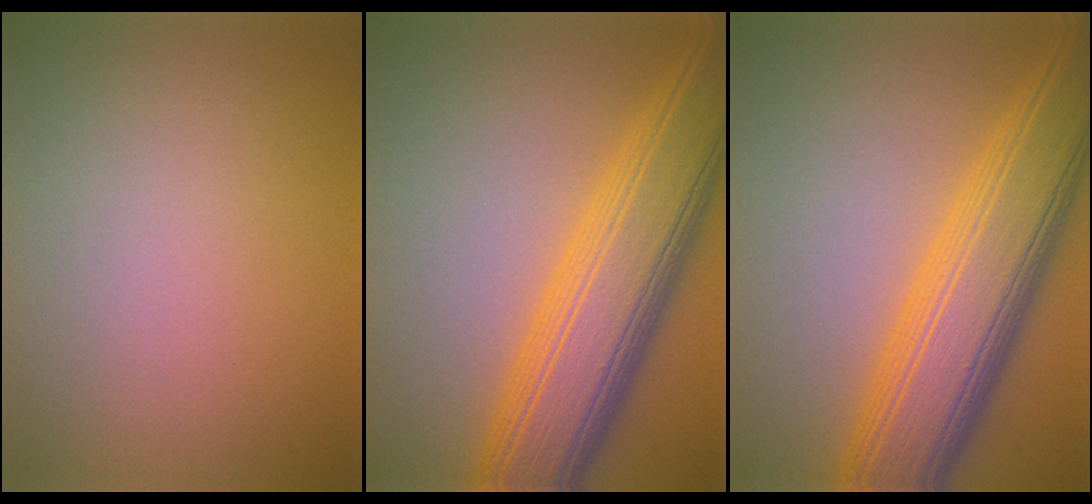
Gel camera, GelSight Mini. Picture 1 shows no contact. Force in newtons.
{"total": 10.2, "press": 10.2, "slide": 0.2}
{"total": 10.2, "press": 10.2, "slide": 0.2}